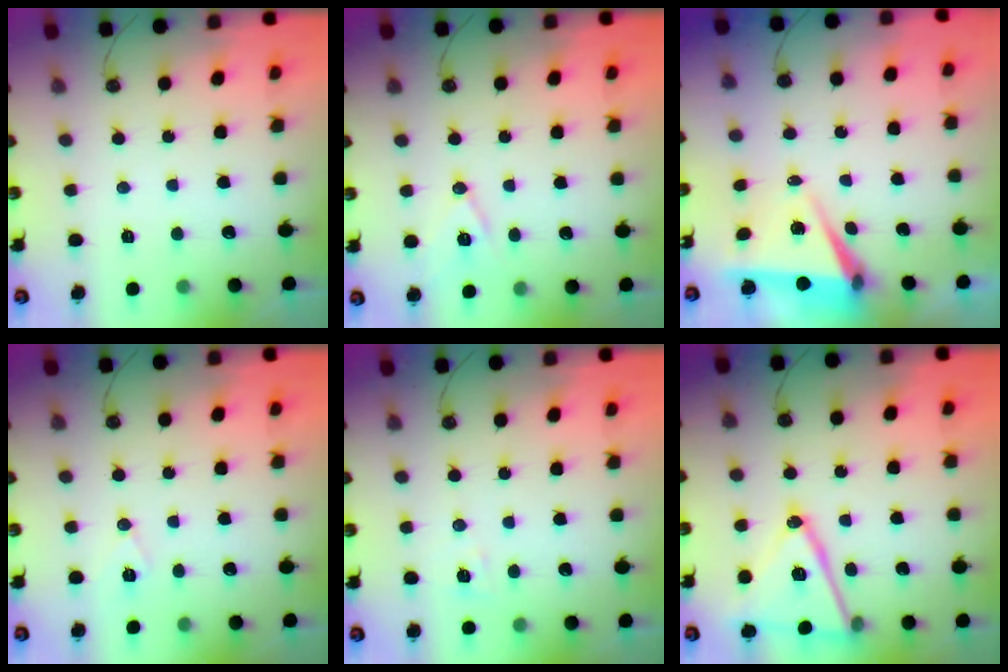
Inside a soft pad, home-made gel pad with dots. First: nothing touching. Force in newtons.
{"total": 9.6, "press": 9.0, "slide": 3.5}
{"total": 7.1, "press": 5.7, "slide": 4.3}
{"total": 7.0, "press": 5.3, "slide": 4.5}
{"total": 6.3, "press": 6.0, "slide": 1.9}
{"total": 17.6, "press": 17.3, "slide": 3.4}